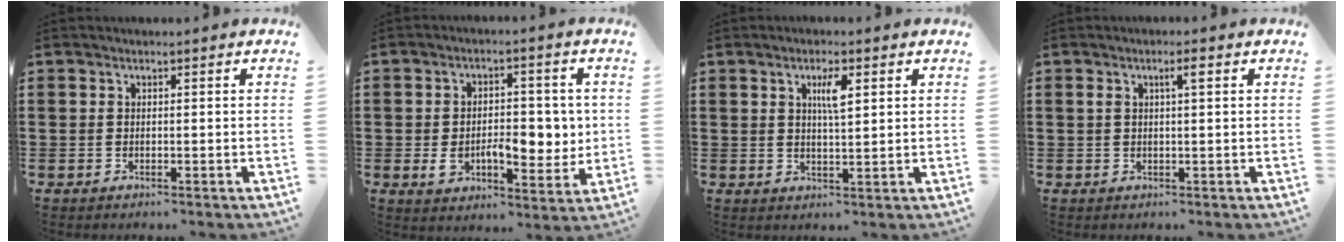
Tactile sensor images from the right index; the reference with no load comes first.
{"total": 8.6, "force": [-1.0, 4.9, 6.9], "torque": [-0.097, 0.000, -0.023]}
{"total": 3.6, "force": [1.3, 0.8, 3.2], "torque": [-0.052, 0.000, 0.016]}
{"total": 2.1, "force": [0.6, 0.3, 2.0], "torque": [-0.031, 0.000, 0.007]}